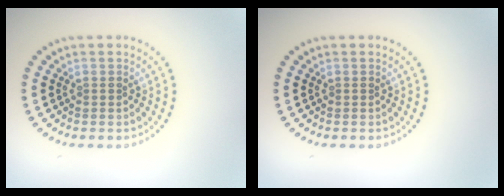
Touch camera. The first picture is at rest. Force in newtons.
{"total": 0.0}